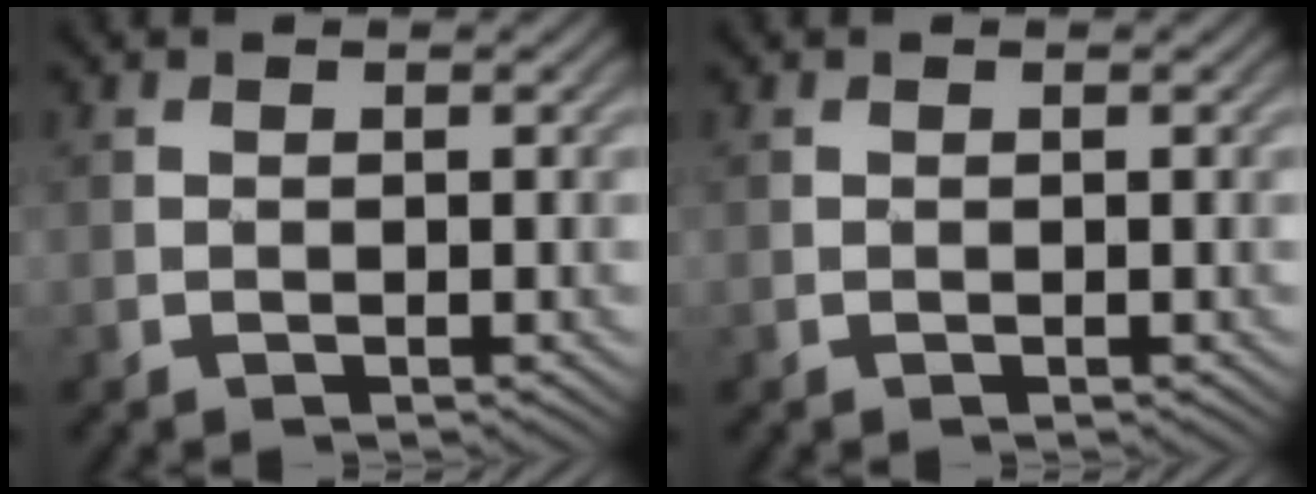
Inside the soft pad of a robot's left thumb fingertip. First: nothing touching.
{"total": 0.0}